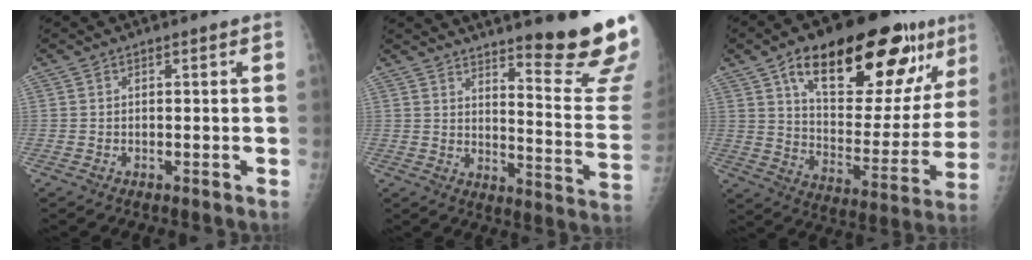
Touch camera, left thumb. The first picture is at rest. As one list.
[{"total": 19.1, "force": [14.6, 1.5, 12.2], "torque": [-0.131, -0.136, 0.193]}, {"total": 28.1, "force": [15.4, 11.7, 20.4], "torque": [-0.260, -0.030, 0.240]}]